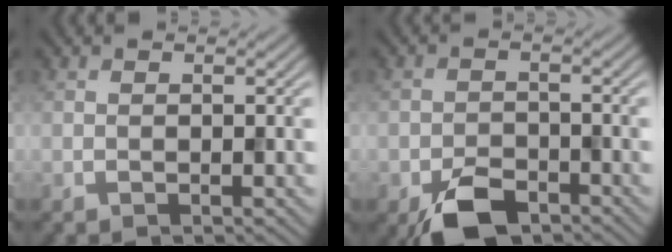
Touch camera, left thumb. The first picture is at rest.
{"total": 5.2, "force": [-3.6, 2.7, 2.6], "torque": [-0.041, -0.003, -0.070]}